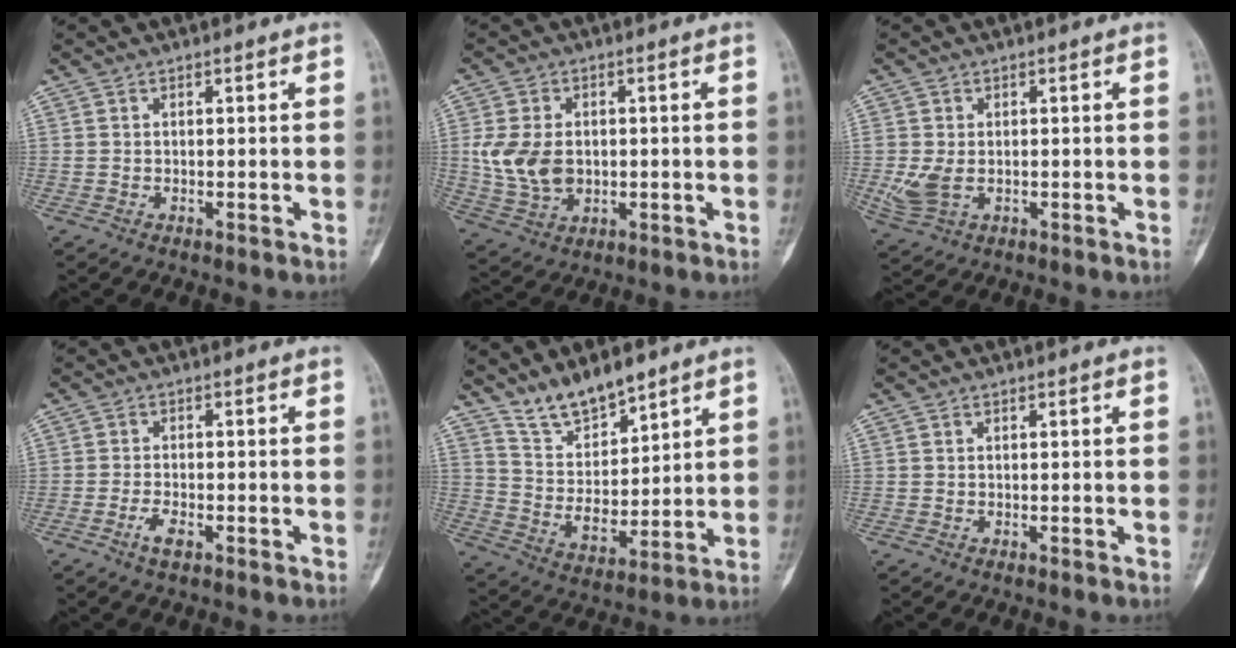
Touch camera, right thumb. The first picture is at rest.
{"total": 9.6, "force": [0.3, 6.8, 6.8], "torque": [-0.120, -0.002, 0.016]}
{"total": 5.1, "force": [-0.3, 3.5, 3.7], "torque": [-0.091, -0.006, 0.005]}
{"total": 2.7, "force": [-1.5, 1.0, 2.0], "torque": [-0.039, 0.005, -0.032]}
{"total": 10.6, "force": [8.5, 4.3, 4.6], "torque": [-0.050, -0.068, 0.170]}
{"total": 0.0}